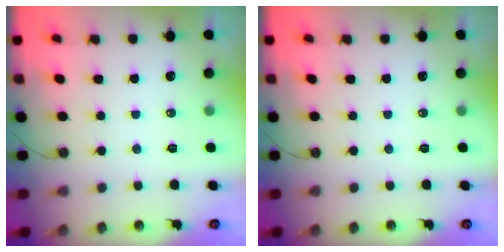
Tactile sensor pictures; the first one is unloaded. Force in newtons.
{"total": 0.0}